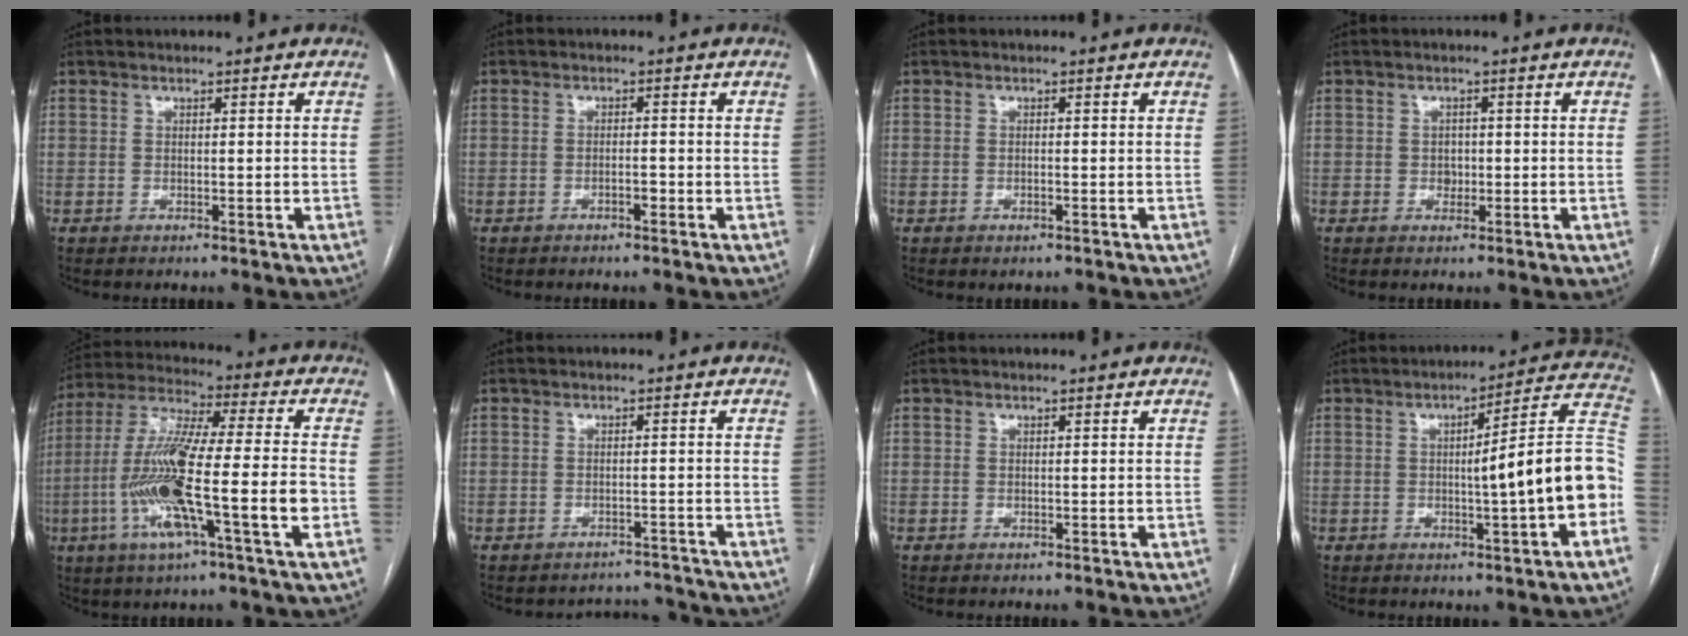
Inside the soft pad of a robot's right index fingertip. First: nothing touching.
{"total": 1.4, "force": [-0.8, 0.4, 1.1], "torque": [-0.020, 0.001, -0.012]}
{"total": 0.7, "force": [-0.4, 0.1, 0.6], "torque": [-0.013, -0.002, -0.003]}
{"total": 1.8, "force": [-0.2, 1.5, 1.0], "torque": [-0.013, 0.003, 0.000]}
{"total": 18.1, "force": [-4.8, 0.7, 17.4], "torque": [-0.339, -0.007, -0.090]}
{"total": 4.3, "force": [-4.0, 0.4, -1.5], "torque": [0.023, 0.018, -0.047]}
{"total": 0.0}
{"total": 14.3, "force": [-2.2, -0.2, 14.1], "torque": [-0.179, 0.025, -0.035]}